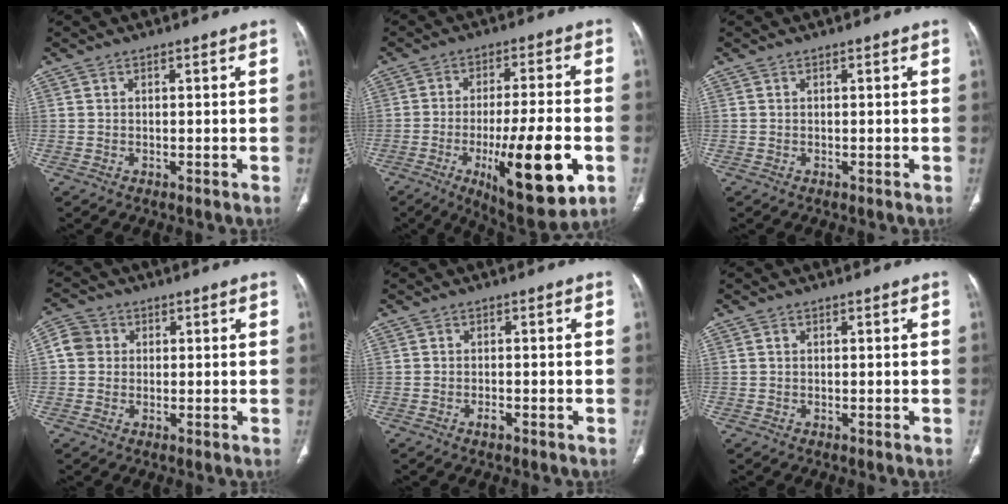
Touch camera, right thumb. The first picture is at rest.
{"total": 18.7, "force": [-6.2, 4.9, 17.0], "torque": [-0.260, 0.005, -0.084]}
{"total": 0.0}
{"total": 4.8, "force": [0.7, 4.4, 1.7], "torque": [-0.021, 0.010, 0.008]}
{"total": 1.4, "force": [-0.8, 0.5, 1.0], "torque": [-0.019, 0.004, -0.015]}
{"total": 0.0}